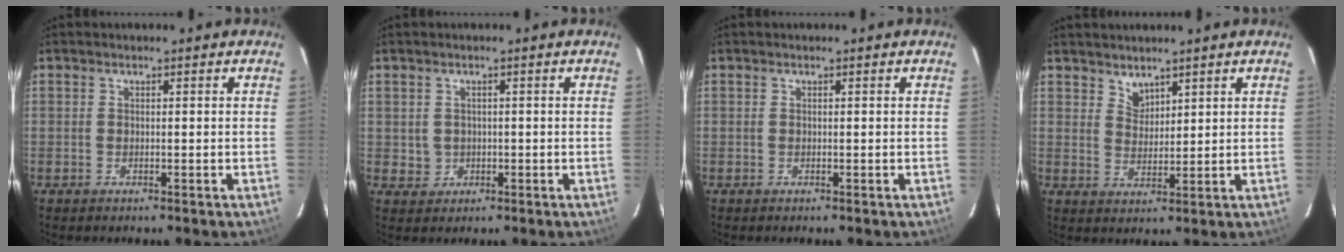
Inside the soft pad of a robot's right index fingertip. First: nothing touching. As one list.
[{"total": 2.6, "force": [0.0, 2.6, 0.1], "torque": [0.000, 0.007, 0.007]}, {"total": 0.0}, {"total": 3.1, "force": [2.7, 1.4, 0.6], "torque": [-0.004, 0.002, 0.051]}]